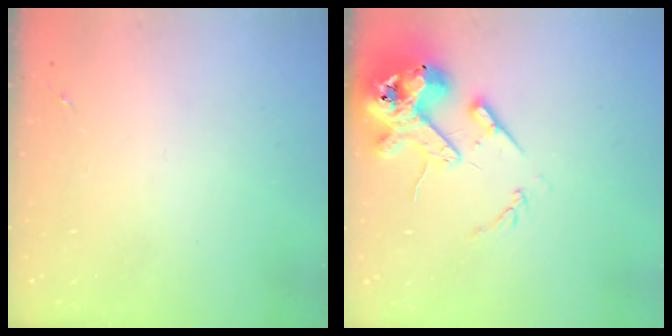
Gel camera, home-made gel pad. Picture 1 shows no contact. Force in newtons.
{"total": 16.3, "press": 16.0, "slide": 2.6}